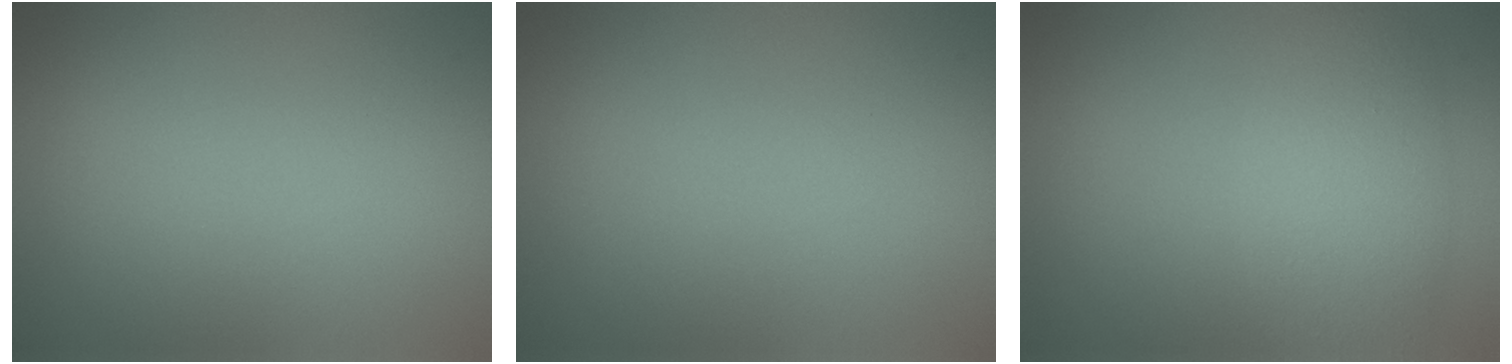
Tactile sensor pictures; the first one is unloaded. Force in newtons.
{"total": 0.0}
{"total": 4.9, "press": 4.9, "slide": 0.5}